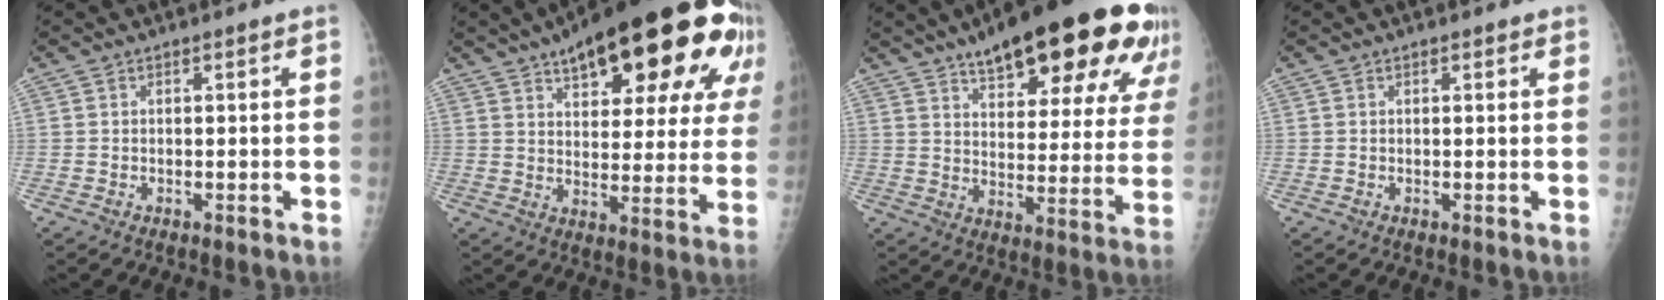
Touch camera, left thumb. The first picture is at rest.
{"total": 27.5, "force": [15.5, 10.9, 19.8], "torque": [-0.252, -0.016, 0.212]}
{"total": 28.1, "force": [18.5, 8.9, 19.2], "torque": [-0.240, -0.048, 0.249]}
{"total": 0.9, "force": [0.6, 0.5, 0.4], "torque": [-0.002, -0.002, 0.005]}